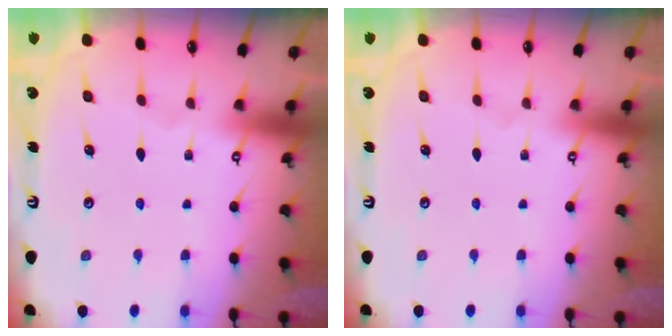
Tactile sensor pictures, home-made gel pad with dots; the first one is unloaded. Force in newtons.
{"total": 0.0}